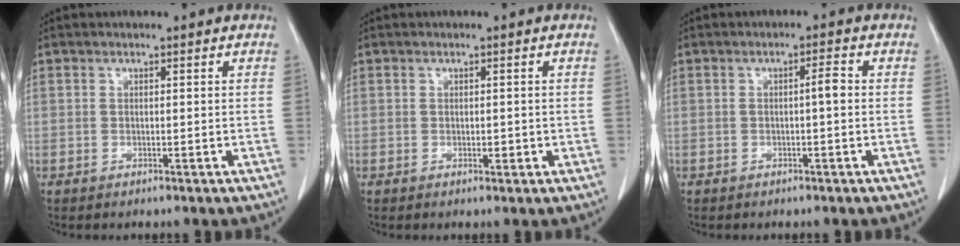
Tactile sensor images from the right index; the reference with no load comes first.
{"total": 1.0, "force": [-0.2, 0.7, 0.8], "torque": [-0.011, 0.001, 0.000]}
{"total": 1.9, "force": [-0.3, 0.1, 1.9], "torque": [-0.030, 0.004, -0.004]}